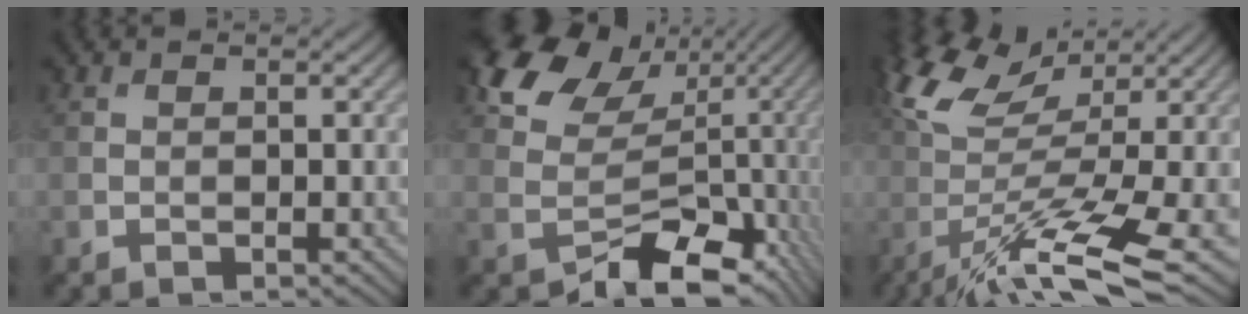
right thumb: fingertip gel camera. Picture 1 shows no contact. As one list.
[{"total": 10.6, "force": [0.6, 8.0, 6.9], "torque": [-0.114, -0.018, 0.036]}, {"total": 12.9, "force": [0.6, 4.0, 12.3], "torque": [-0.251, 0.006, 0.021]}]